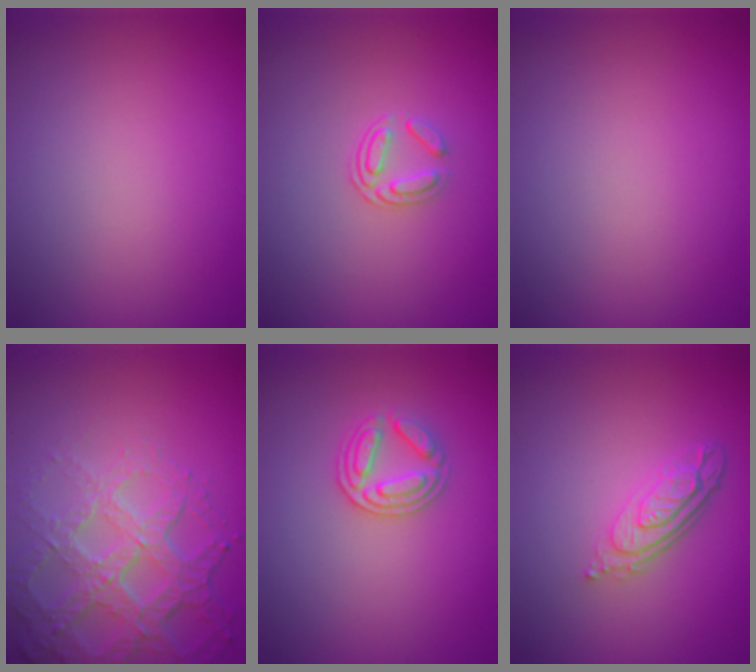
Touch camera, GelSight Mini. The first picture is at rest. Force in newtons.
{"total": 1.7, "press": 1.3, "slide": 1.1}
{"total": 0.0}
{"total": 7.0, "press": 5.0, "slide": 4.9}
{"total": 2.8, "press": 2.7, "slide": 0.6}
{"total": 4.0, "press": 2.8, "slide": 2.8}